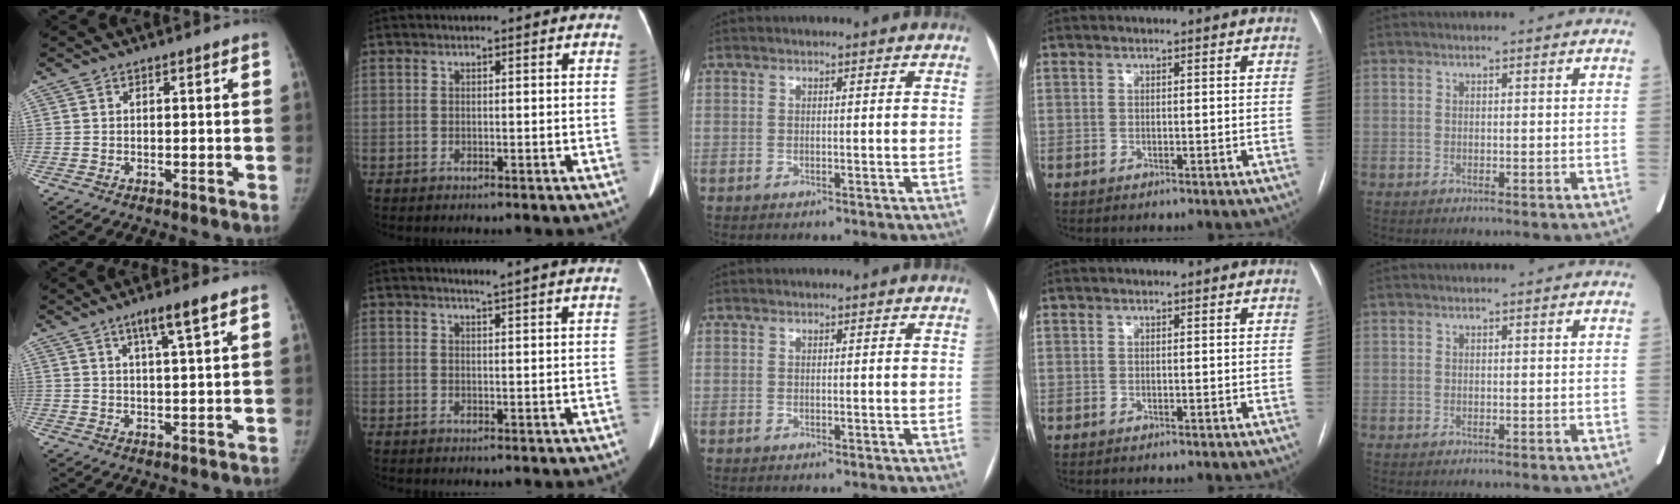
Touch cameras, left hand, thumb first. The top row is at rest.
{"thumb": {"total": 5.5, "force": [3.2, 0.1, 4.5], "torque": [-0.080, -0.011, 0.057]}, "index": {"total": 4.8, "force": [4.4, -0.8, 1.8], "torque": [-0.027, 0.001, 0.043]}}